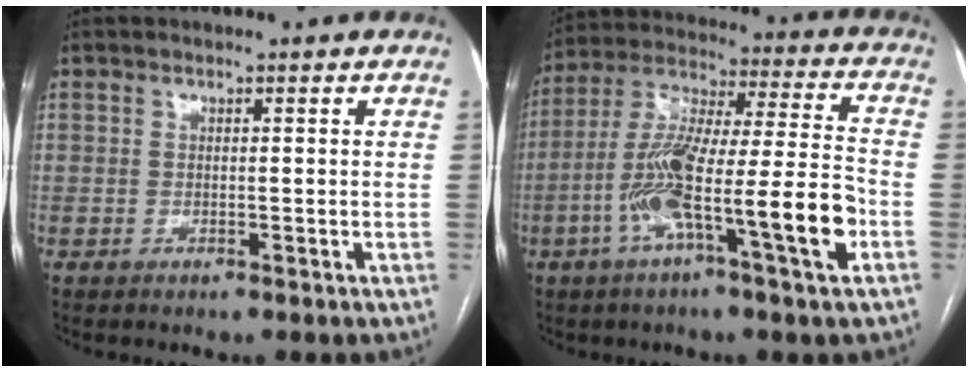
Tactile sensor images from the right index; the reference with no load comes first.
{"total": 18.3, "force": [-6.2, 0.9, 17.2], "torque": [-0.314, 0.004, -0.109]}